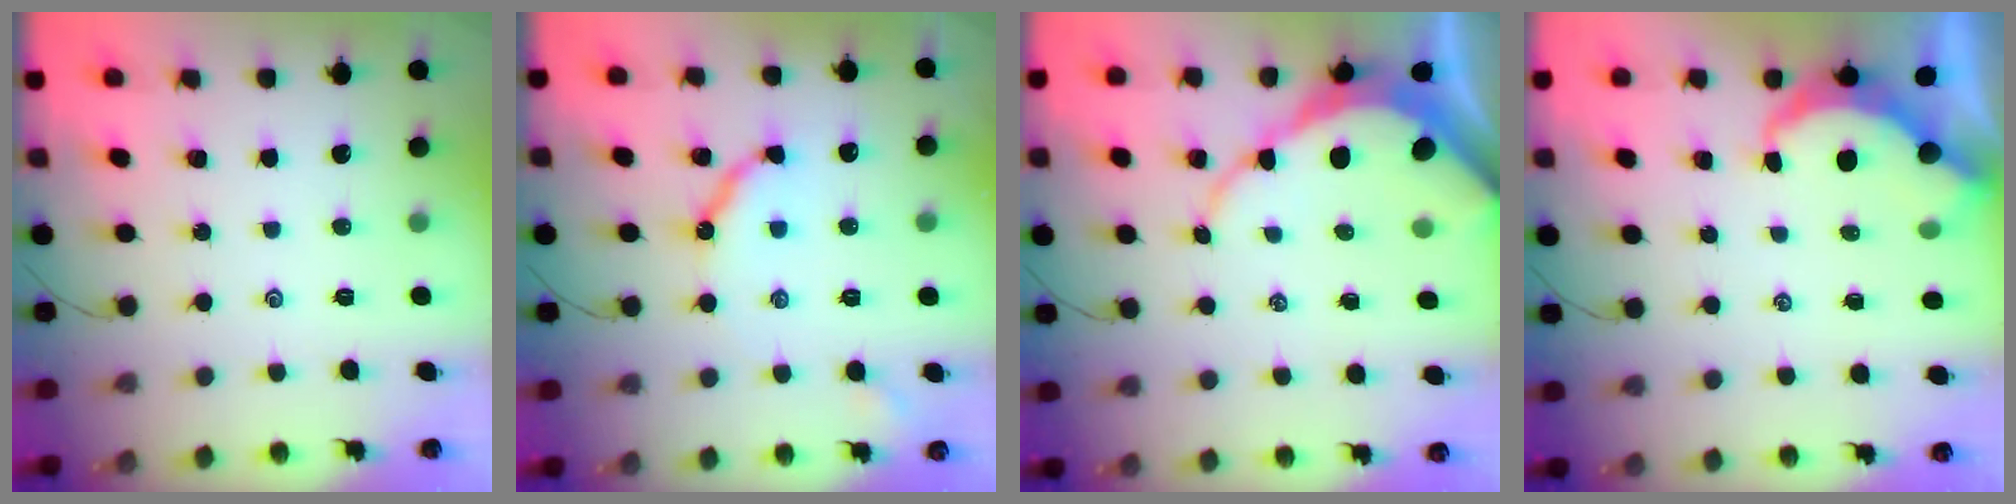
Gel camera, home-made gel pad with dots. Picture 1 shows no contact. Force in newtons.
{"total": 10.1, "press": 10.1, "slide": 0.9}
{"total": 10.4, "press": 10.3, "slide": 0.9}
{"total": 5.5, "press": 5.5, "slide": 0.4}